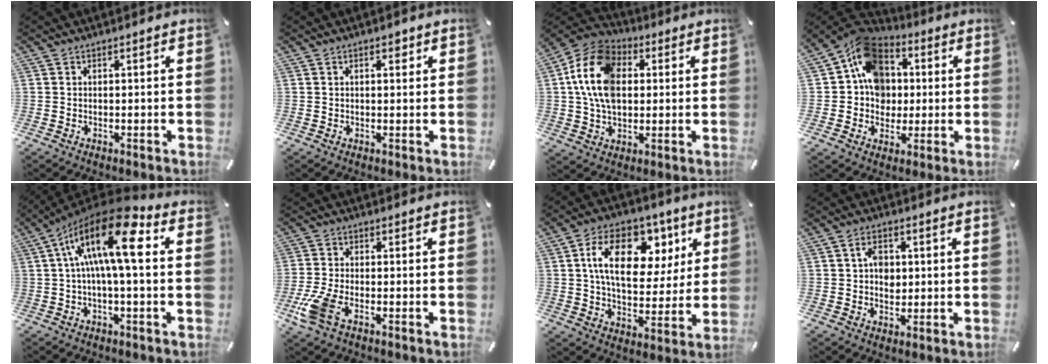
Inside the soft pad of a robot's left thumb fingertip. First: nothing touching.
{"total": 2.0, "force": [0.7, 1.1, 1.4], "torque": [-0.023, 0.004, 0.009]}
{"total": 14.8, "force": [1.9, 11.1, 9.6], "torque": [-0.212, 0.014, 0.033]}
{"total": 13.2, "force": [2.6, 11.7, 5.5], "torque": [-0.082, -0.015, 0.052]}
{"total": 17.4, "force": [3.6, 5.7, 16.0], "torque": [-0.292, -0.017, 0.052]}
{"total": 7.8, "force": [-3.7, 3.6, 5.8], "torque": [-0.141, -0.005, -0.068]}
{"total": 18.3, "force": [6.3, 11.6, 12.7], "torque": [-0.201, -0.003, 0.109]}
{"total": 5.0, "force": [0.5, 3.8, 3.2], "torque": [-0.041, -0.001, 0.004]}